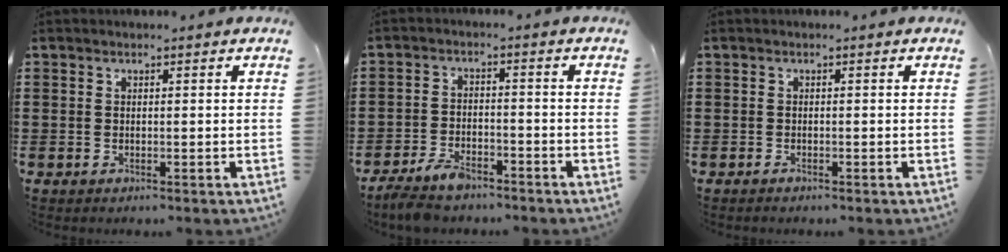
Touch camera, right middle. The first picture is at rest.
{"total": 4.2, "force": [-3.7, 1.1, 1.6], "torque": [-0.042, 0.001, -0.078]}
{"total": 0.5, "force": [-0.4, 0.1, 0.3], "torque": [-0.007, -0.004, -0.007]}